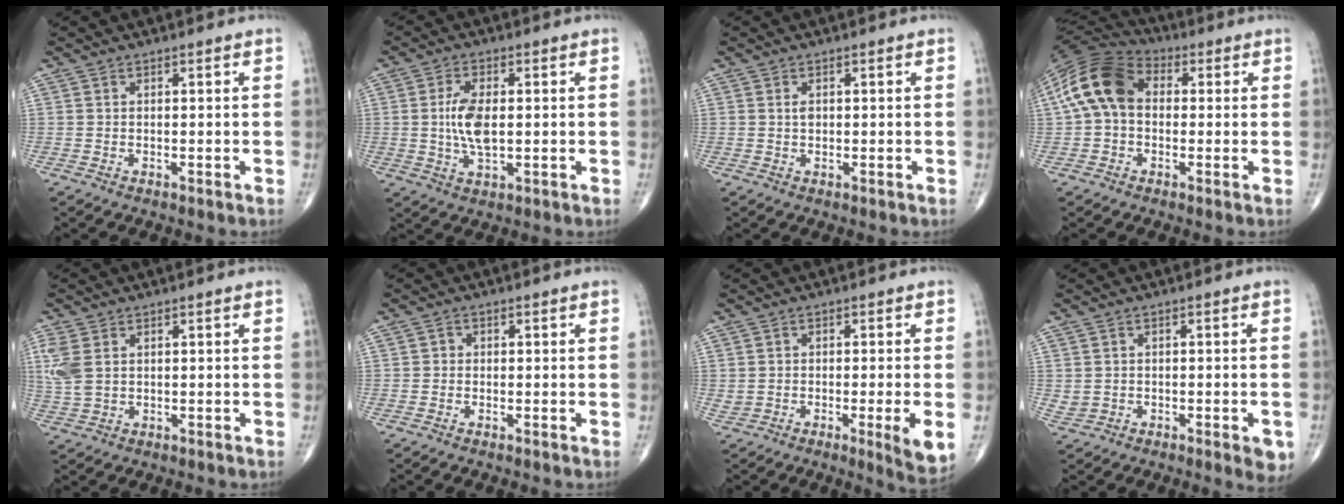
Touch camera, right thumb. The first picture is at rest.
{"total": 7.3, "force": [0.3, 3.4, 6.4], "torque": [-0.130, -0.006, 0.004]}
{"total": 1.4, "force": [0.3, 0.8, 1.0], "torque": [-0.015, -0.003, 0.005]}
{"total": 13.9, "force": [1.5, 9.7, 9.8], "torque": [-0.189, 0.038, 0.014]}
{"total": 5.8, "force": [1.5, 3.7, 4.2], "torque": [-0.118, 0.004, 0.037]}
{"total": 1.0, "force": [0.0, 0.9, 0.4], "torque": [0.001, 0.003, -0.004]}
{"total": 6.5, "force": [-1.1, 1.5, 6.2], "torque": [-0.092, -0.010, -0.015]}
{"total": 5.9, "force": [-1.5, 3.4, 4.6], "torque": [-0.041, 0.010, -0.010]}